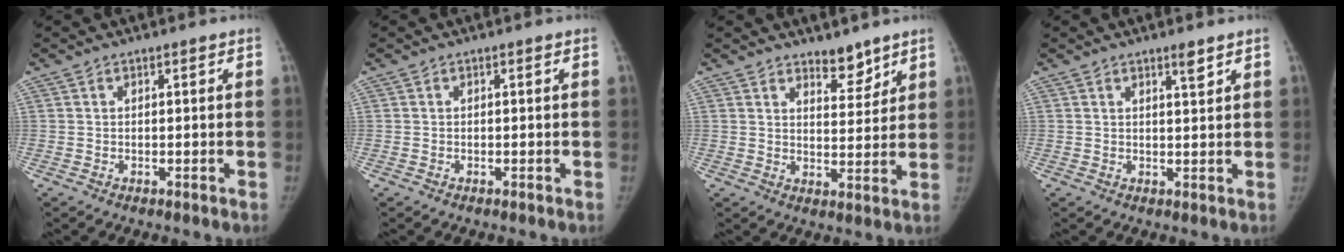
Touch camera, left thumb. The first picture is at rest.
{"total": 0.0}
{"total": 5.4, "force": [4.3, 2.3, 2.3], "torque": [-0.005, -0.034, 0.068]}
{"total": 2.1, "force": [1.6, 0.2, 1.4], "torque": [-0.017, -0.012, 0.026]}